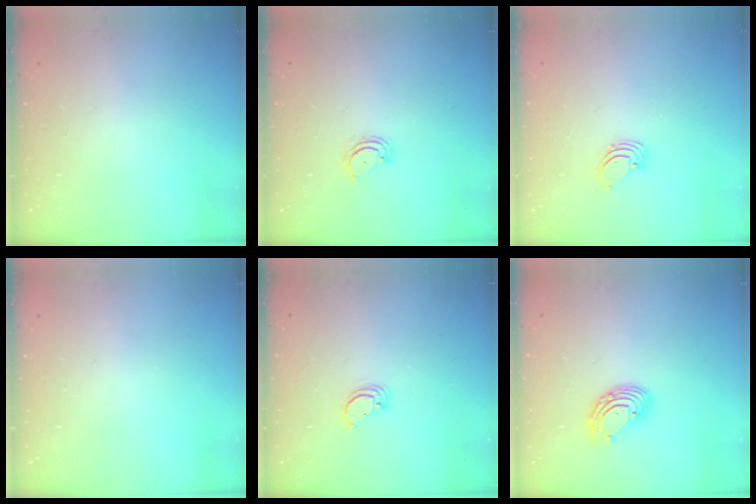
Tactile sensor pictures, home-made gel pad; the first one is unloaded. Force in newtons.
{"total": 3.7, "press": 3.7, "slide": 0.3}
{"total": 1.6, "press": 1.6, "slide": 0.1}
{"total": 0.0}
{"total": 2.9, "press": 2.9, "slide": 0.1}
{"total": 7.3, "press": 7.3, "slide": 0.8}